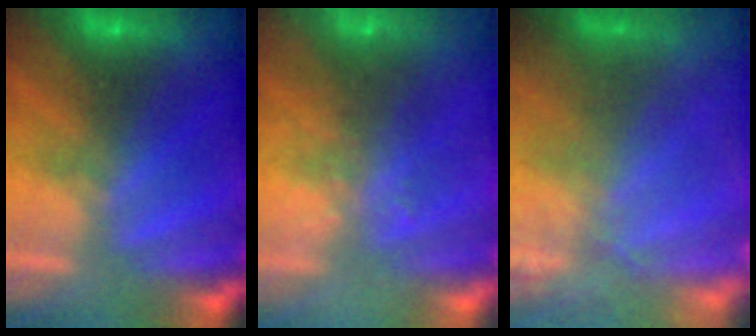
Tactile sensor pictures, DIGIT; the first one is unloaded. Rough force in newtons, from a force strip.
{"total": 6.4}
{"total": 11.2}